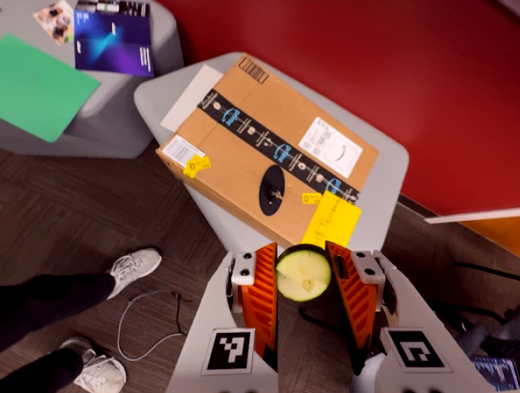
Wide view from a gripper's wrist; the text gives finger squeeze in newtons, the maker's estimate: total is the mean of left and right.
{"total": 10.4, "left": 10.5, "right": 10.2}